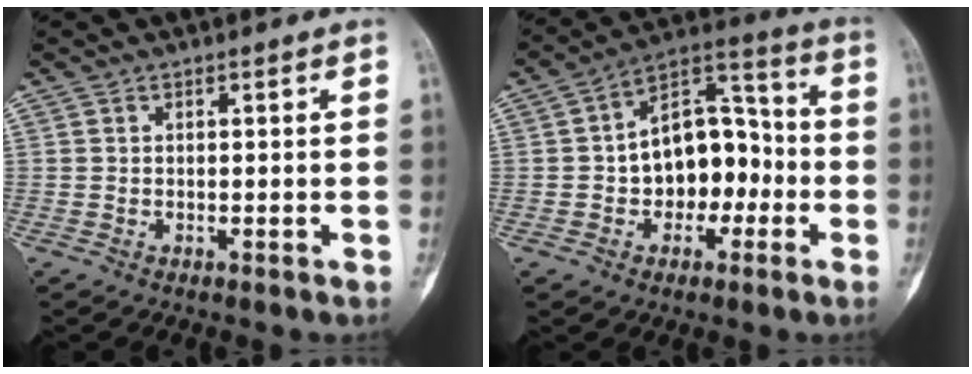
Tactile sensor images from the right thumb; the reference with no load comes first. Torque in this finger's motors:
{"motor_torque": [0.14, 0.77, 0.73, -0.61, 0.32]}